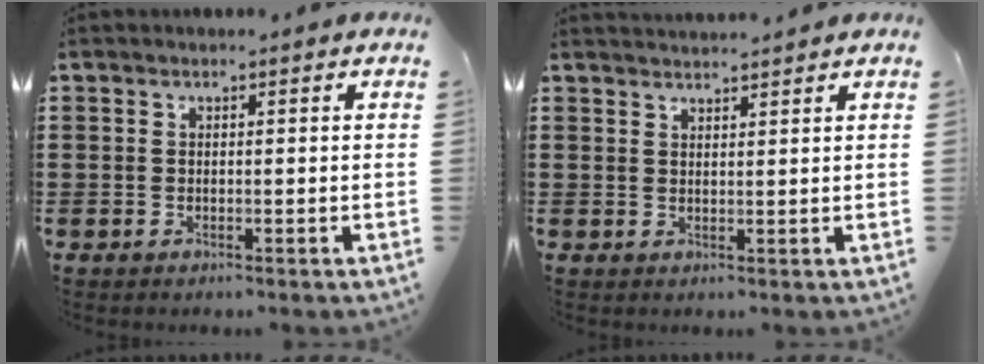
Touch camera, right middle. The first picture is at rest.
{"total": 1.9, "force": [1.9, -0.1, -0.1], "torque": [-0.002, 0.002, 0.037]}